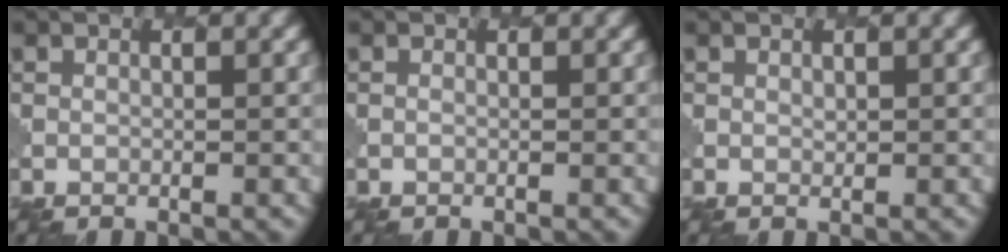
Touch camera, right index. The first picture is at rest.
{"total": 0.0}
{"total": 0.6, "force": [0.3, 0.3, 0.4], "torque": [-0.008, -0.001, 0.007]}